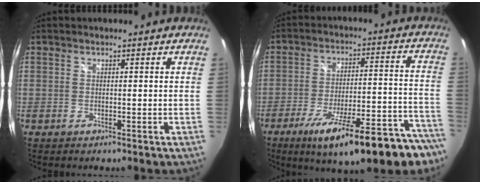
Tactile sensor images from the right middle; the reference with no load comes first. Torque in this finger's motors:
{"motor_torque": [1.19, -0.95, 0.76, 0.21]}